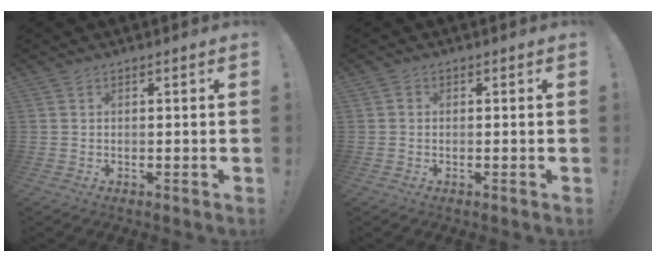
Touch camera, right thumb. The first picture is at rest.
{"total": 0.8, "force": [-0.2, 0.7, 0.3], "torque": [-0.007, 0.003, -0.003]}